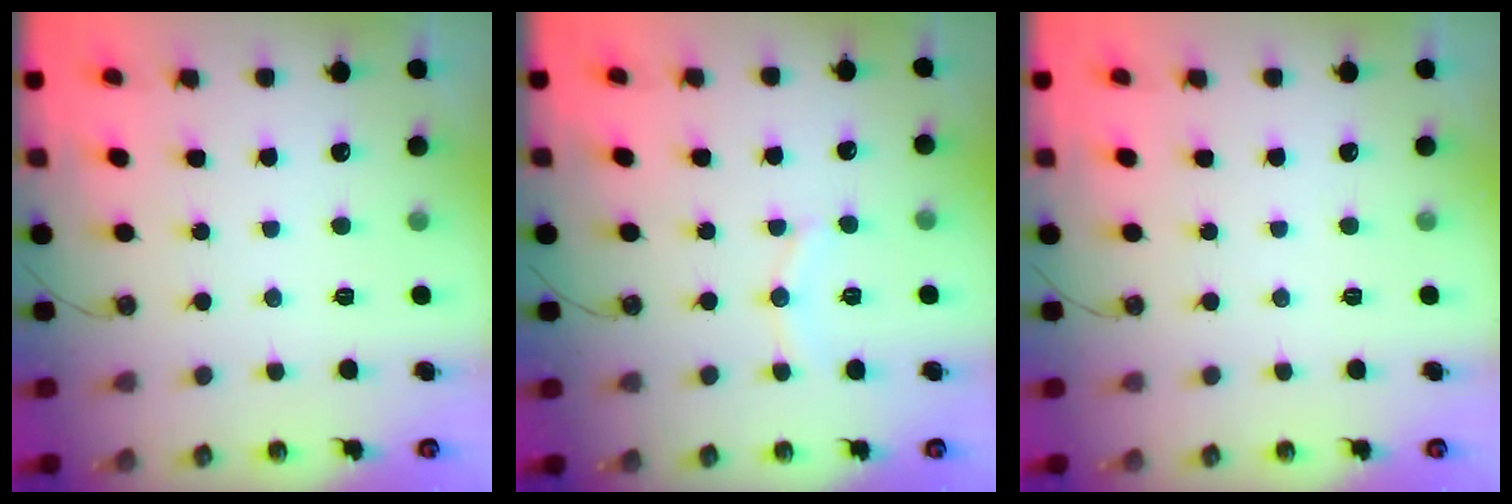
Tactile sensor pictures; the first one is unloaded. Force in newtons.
{"total": 6.3, "press": 6.3, "slide": 0.7}
{"total": 0.0}